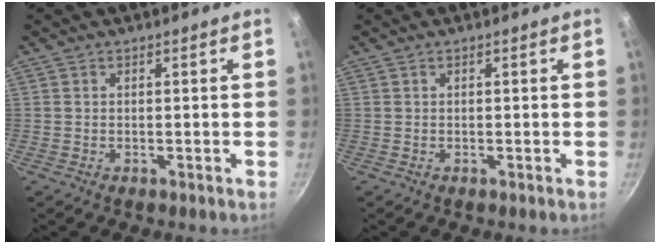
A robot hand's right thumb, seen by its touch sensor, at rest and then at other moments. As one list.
[{"total": 0.0}]